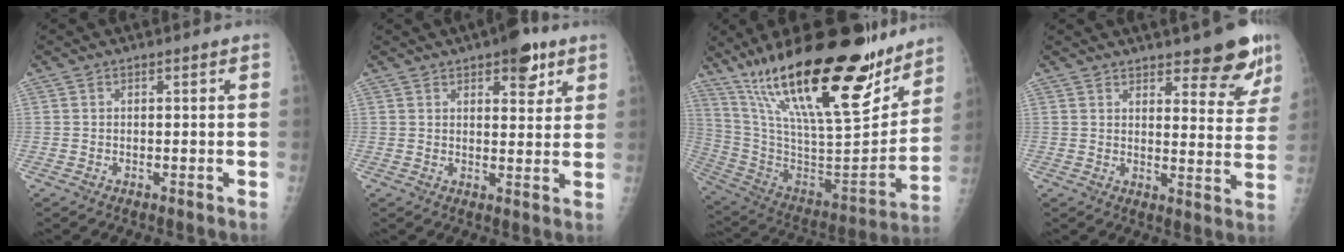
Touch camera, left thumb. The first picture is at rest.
{"total": 7.2, "force": [4.3, 3.1, 4.9], "torque": [-0.040, -0.017, 0.052]}
{"total": 32.9, "force": [21.9, 9.1, 22.9], "torque": [-0.352, -0.082, 0.370]}
{"total": 11.0, "force": [7.7, 3.5, 7.0], "torque": [-0.049, -0.048, 0.099]}